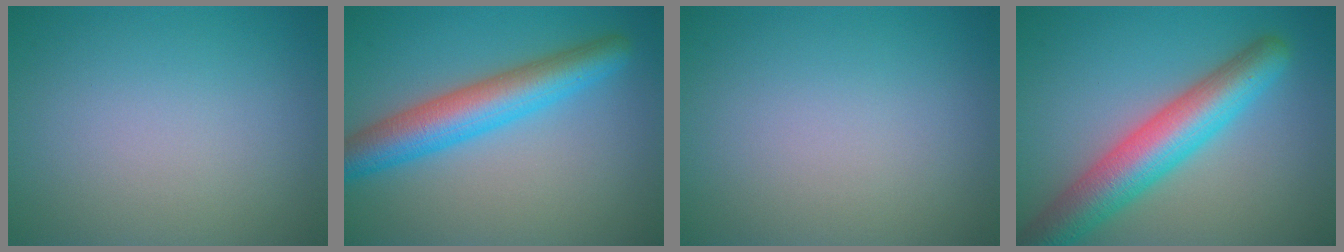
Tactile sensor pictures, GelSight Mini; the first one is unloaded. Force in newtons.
{"total": 6.2, "press": 6.2, "slide": 0.3}
{"total": 0.0}
{"total": 7.4, "press": 7.4, "slide": 0.2}